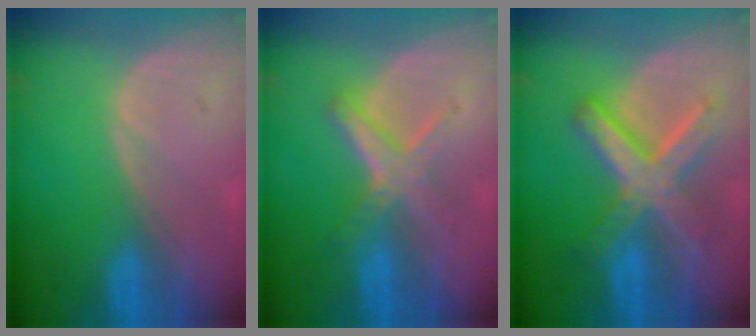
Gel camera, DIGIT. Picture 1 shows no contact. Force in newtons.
{"total": 5.7, "press": 5.5, "slide": 1.8}
{"total": 9.0, "press": 9.0, "slide": 0.7}